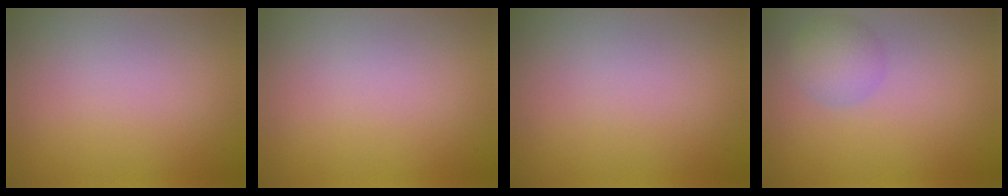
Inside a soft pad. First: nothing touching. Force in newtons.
{"total": 0.0}
{"total": 0.0}
{"total": 2.6, "press": 2.6, "slide": 0.0}